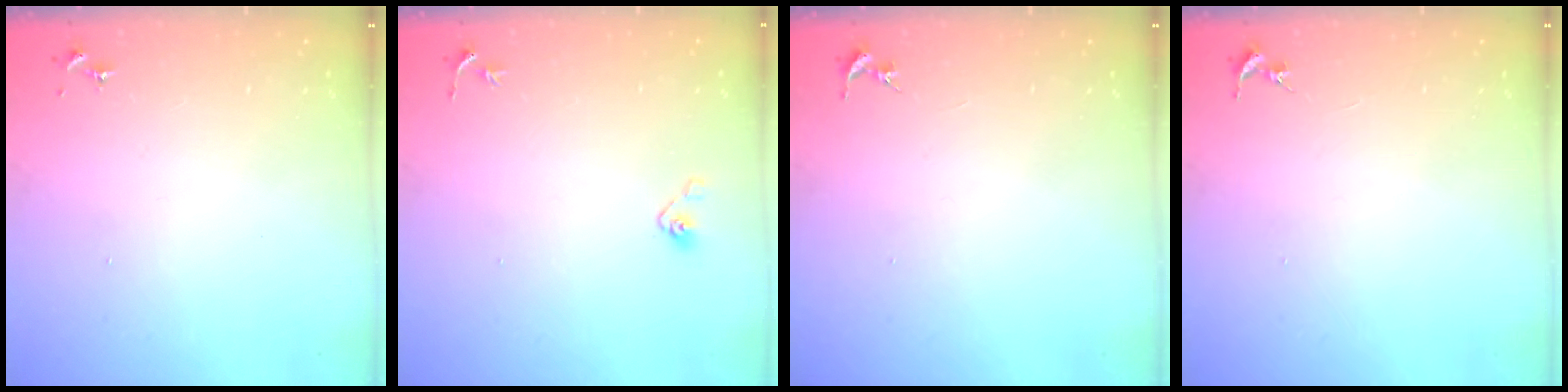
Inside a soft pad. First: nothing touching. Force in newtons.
{"total": 4.1, "press": 3.9, "slide": 1.2}
{"total": 0.0}
{"total": 0.0}